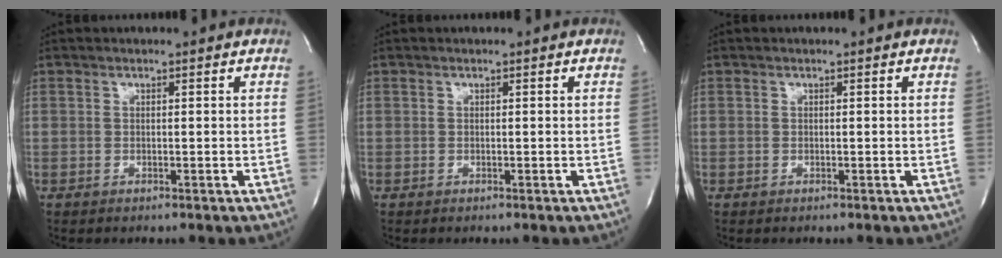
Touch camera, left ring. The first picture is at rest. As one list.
[{"total": 0.0}, {"total": 0.0}]